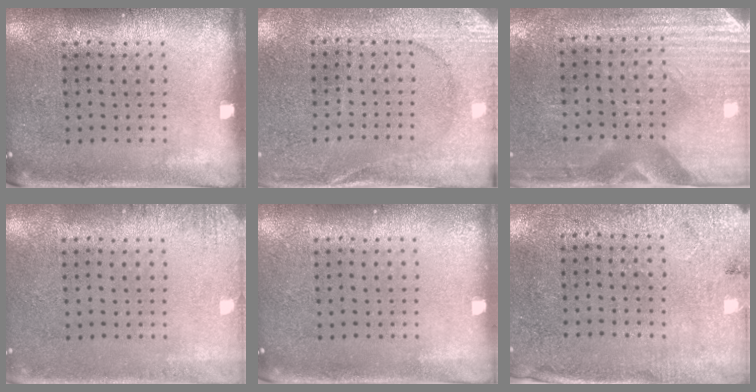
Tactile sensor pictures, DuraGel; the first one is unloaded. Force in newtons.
{"total": 2.6, "press": 2.5, "slide": 0.4}
{"total": 2.9, "press": 2.6, "slide": 1.5}
{"total": 1.4, "press": 1.4, "slide": 0.2}
{"total": 0.0}
{"total": 2.7, "press": 2.2, "slide": 1.5}